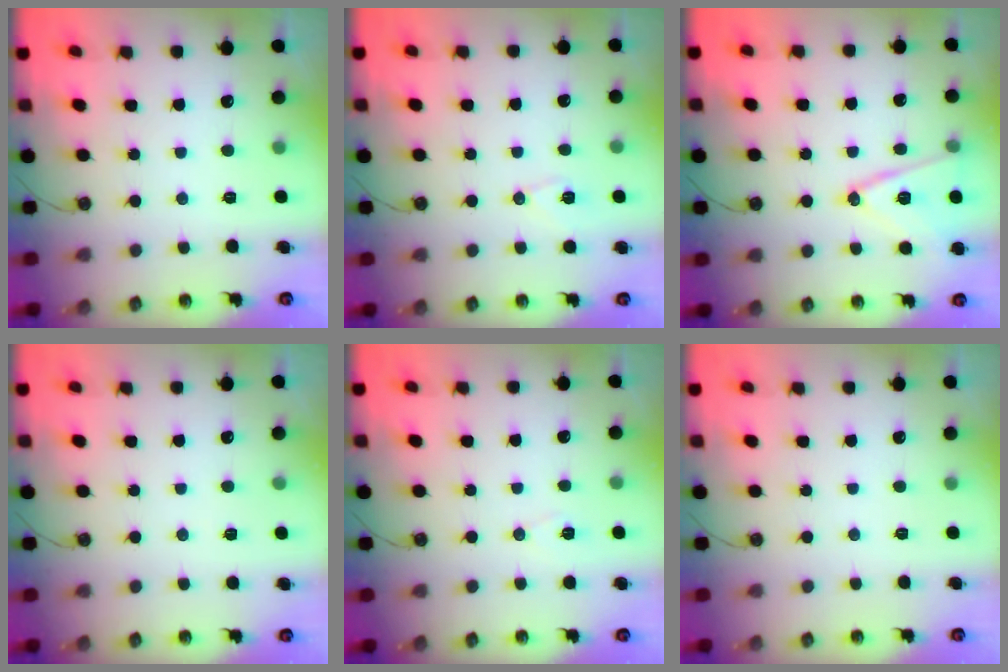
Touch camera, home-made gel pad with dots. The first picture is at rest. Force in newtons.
{"total": 6.8, "press": 6.4, "slide": 2.4}
{"total": 14.1, "press": 13.7, "slide": 3.3}
{"total": 2.8, "press": 2.2, "slide": 1.6}
{"total": 5.7, "press": 3.6, "slide": 4.4}
{"total": 0.0}